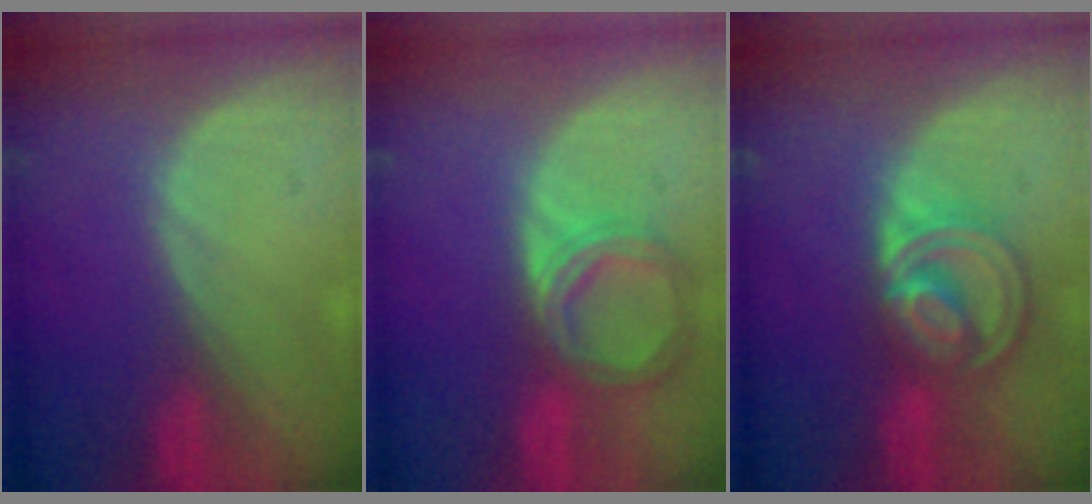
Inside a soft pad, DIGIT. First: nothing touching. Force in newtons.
{"total": 6.7, "press": 6.1, "slide": 2.7}
{"total": 8.8, "press": 7.4, "slide": 4.6}